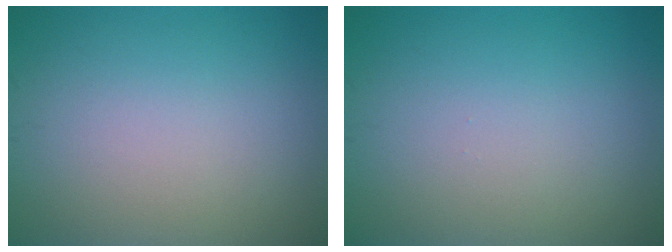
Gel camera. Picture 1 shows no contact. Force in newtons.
{"total": 0.0}